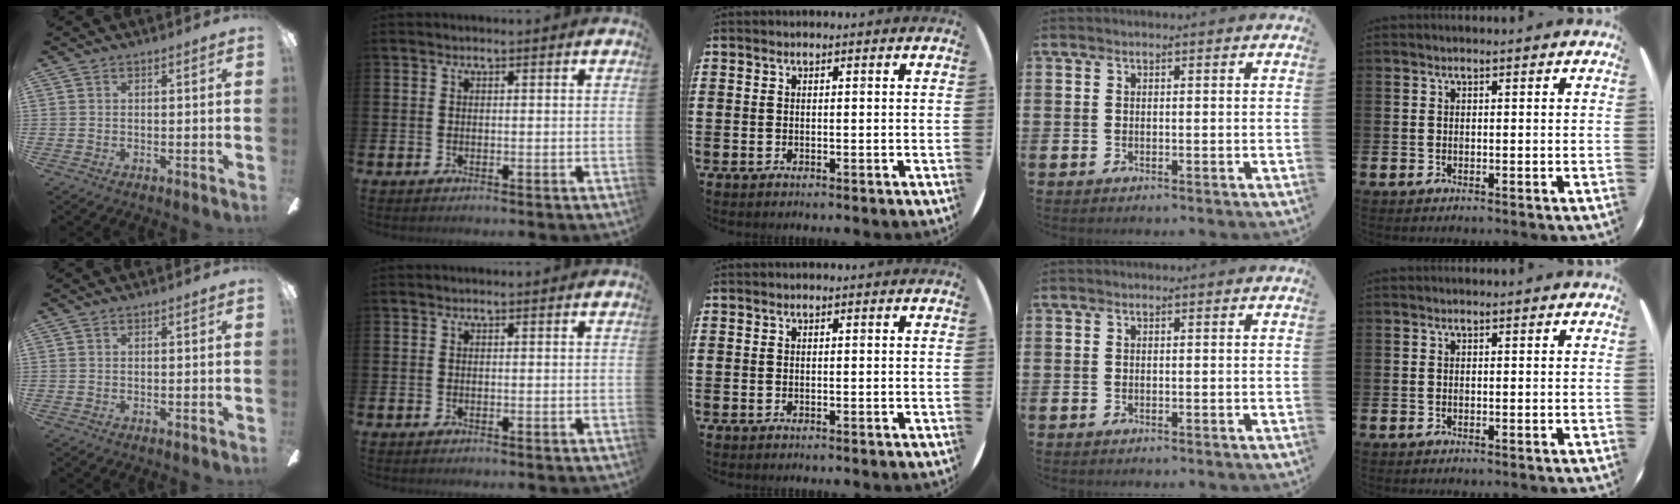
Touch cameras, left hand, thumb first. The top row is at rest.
{}